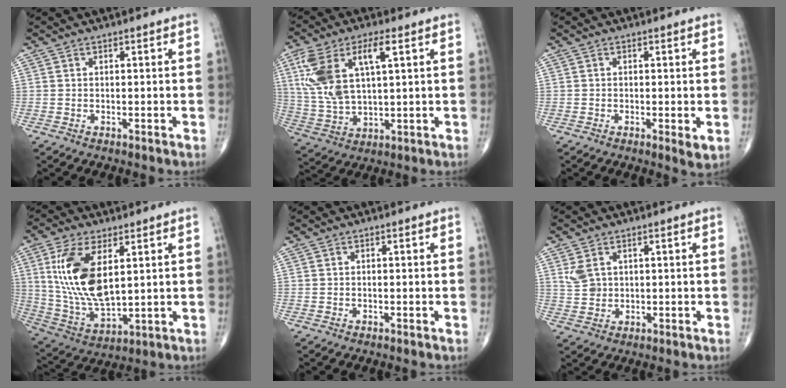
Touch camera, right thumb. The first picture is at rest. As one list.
[{"total": 14.9, "force": [4.8, 6.4, 12.6], "torque": [-0.268, 0.002, 0.100]}, {"total": 2.4, "force": [-0.4, 0.6, 2.3], "torque": [-0.040, -0.010, -0.010]}, {"total": 15.9, "force": [4.4, 7.5, 13.4], "torque": [-0.268, -0.021, 0.097]}, {"total": 0.0}, {"total": 3.7, "force": [1.5, 2.7, 2.1], "torque": [-0.036, -0.004, 0.040]}]